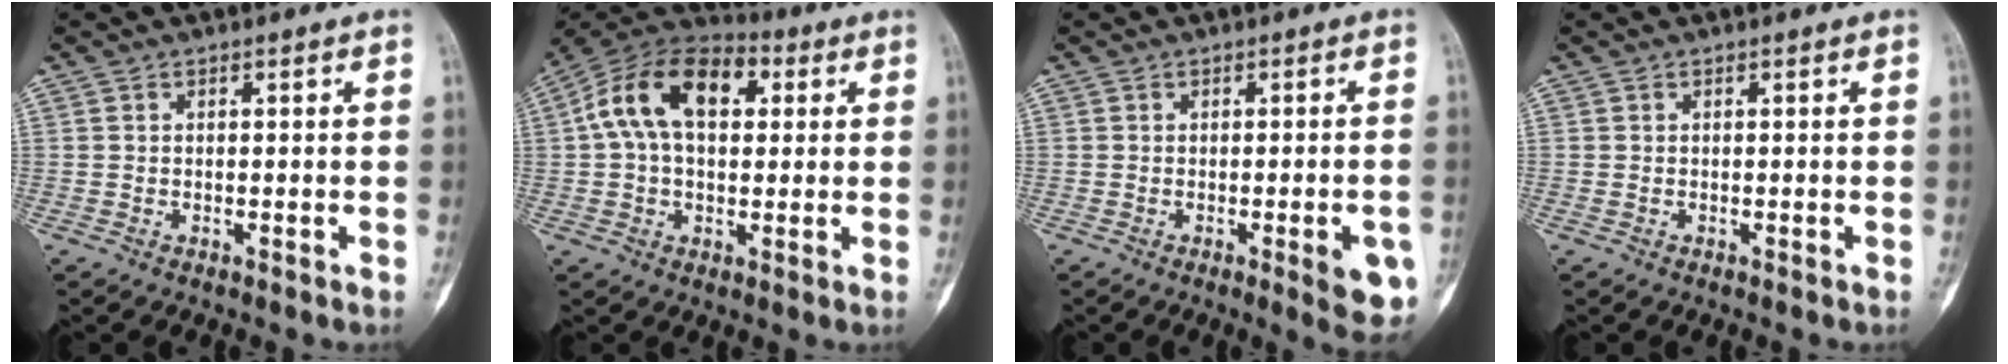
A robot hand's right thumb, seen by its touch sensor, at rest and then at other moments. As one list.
[{"total": 16.2, "force": [3.6, 10.1, 12.2], "torque": [-0.195, 0.029, 0.051]}, {"total": 7.5, "force": [-2.7, 1.7, 6.8], "torque": [-0.065, -0.002, -0.027]}, {"total": 0.0}]